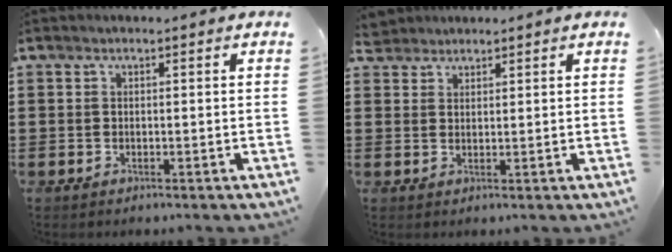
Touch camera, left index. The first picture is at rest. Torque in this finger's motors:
{"motor_torque": [-0.02, -0.02, -0.02, -0.02]}